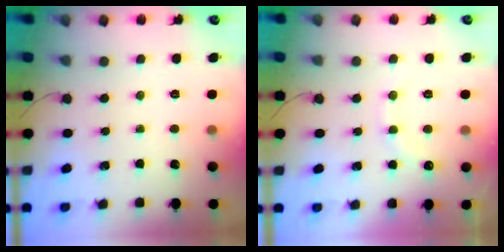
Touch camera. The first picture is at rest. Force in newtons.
{"total": 9.8, "press": 9.7, "slide": 1.4}